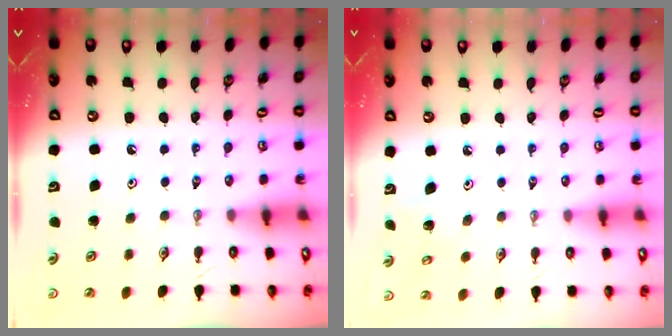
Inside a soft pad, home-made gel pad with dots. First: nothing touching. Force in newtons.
{"total": 6.1, "press": 6.1, "slide": 0.5}